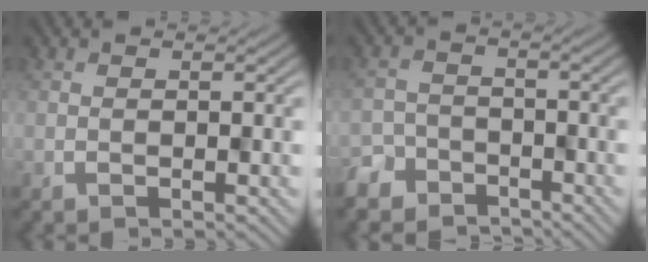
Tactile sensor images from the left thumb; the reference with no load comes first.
{"total": 6.0, "force": [-5.2, 3.1, 0.3], "torque": [-0.001, -0.008, -0.085]}